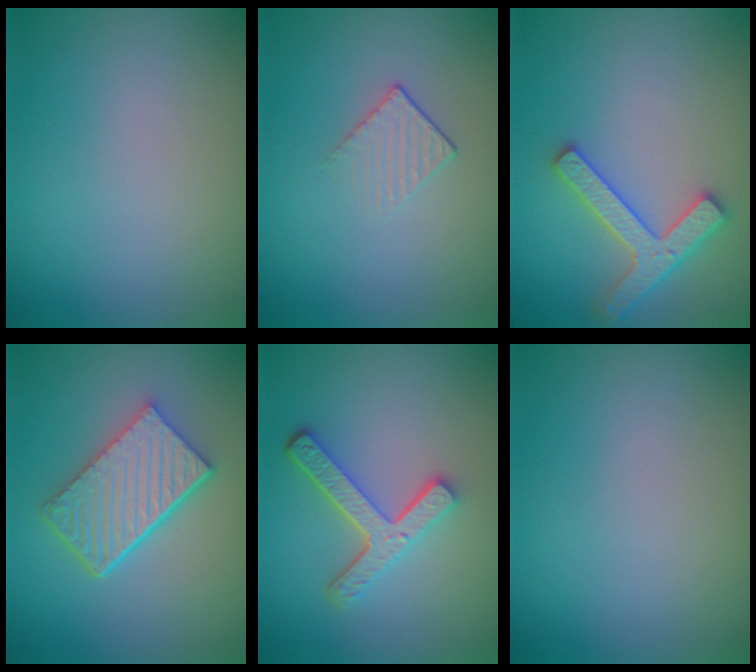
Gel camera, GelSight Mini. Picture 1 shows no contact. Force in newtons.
{"total": 1.3, "press": 0.7, "slide": 1.1}
{"total": 3.5, "press": 3.4, "slide": 0.8}
{"total": 6.0, "press": 4.4, "slide": 4.0}
{"total": 4.2, "press": 3.3, "slide": 2.7}
{"total": 0.0}